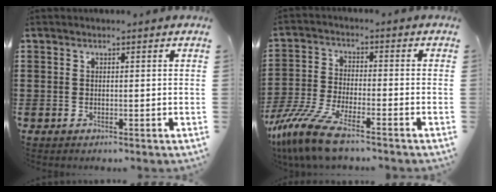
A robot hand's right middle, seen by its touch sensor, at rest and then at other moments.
{"total": 10.5, "force": [-8.3, 2.1, 6.1], "torque": [-0.146, 0.001, -0.166]}